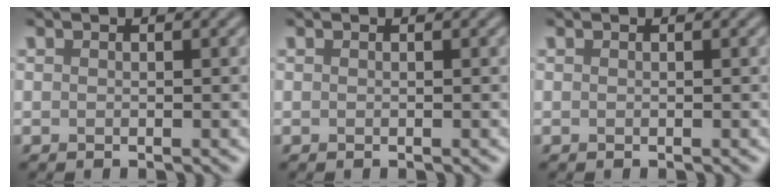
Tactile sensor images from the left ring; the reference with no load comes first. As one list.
[{"total": 0.0}, {"total": 0.0}]